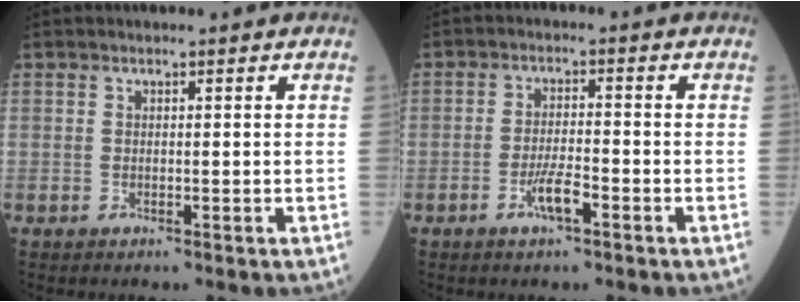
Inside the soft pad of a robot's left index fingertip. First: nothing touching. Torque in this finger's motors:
{"motor_torque": [0.75, 0.39, 0.25, 0.08]}